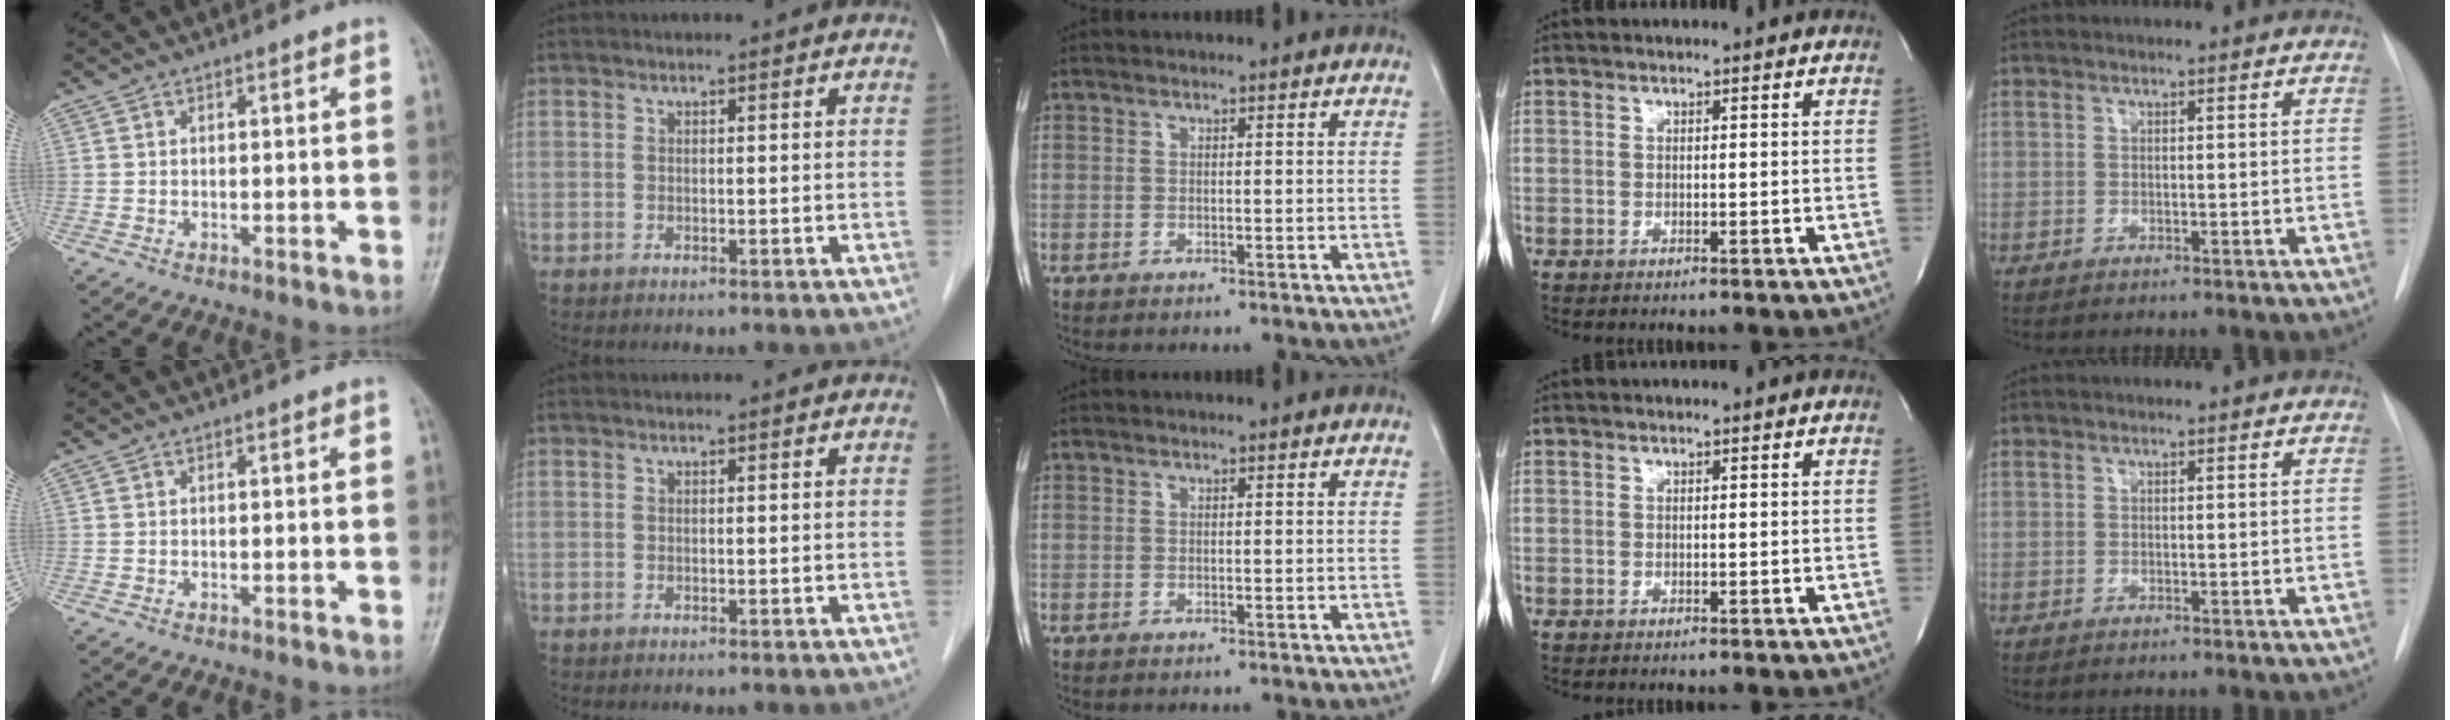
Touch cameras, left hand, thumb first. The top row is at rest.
{}